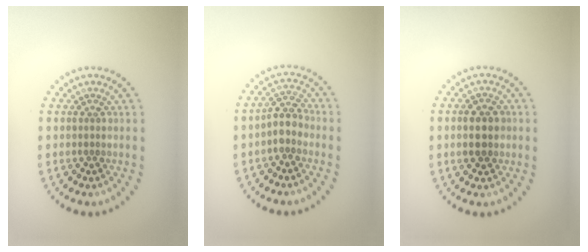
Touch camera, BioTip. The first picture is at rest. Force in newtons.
{"total": 2.4, "press": 2.0, "slide": 1.3}
{"total": 2.5, "press": 2.5, "slide": 0.2}